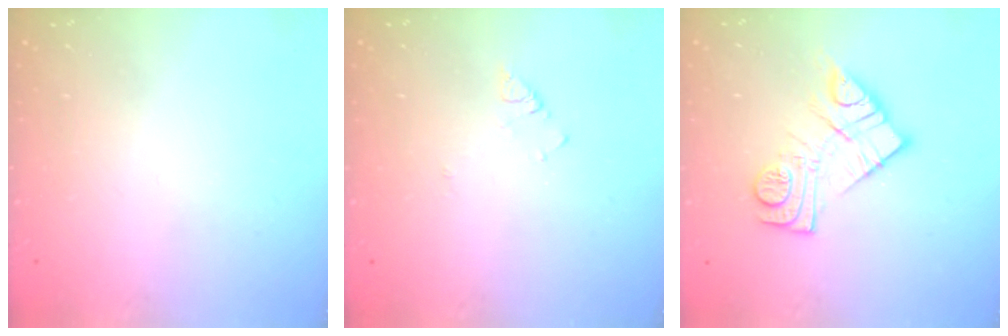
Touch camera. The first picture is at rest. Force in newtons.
{"total": 3.1, "press": 3.1, "slide": 0.5}
{"total": 14.0, "press": 14.0, "slide": 0.9}